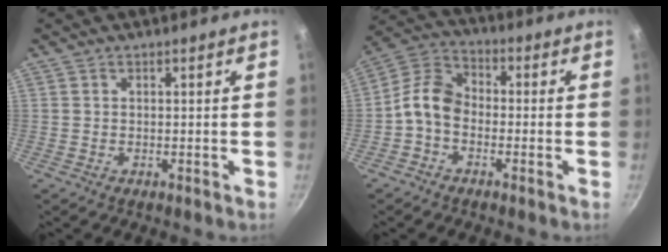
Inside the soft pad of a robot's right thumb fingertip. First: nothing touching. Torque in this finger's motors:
{"motor_torque": [0.79, 1.28, 0.57, -0.94, 0.10]}